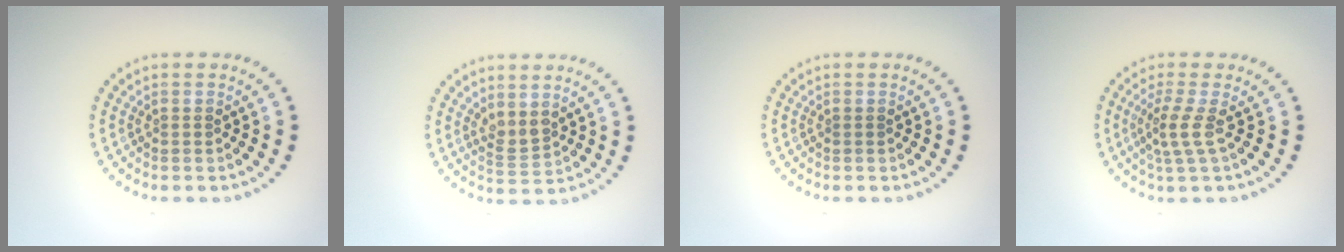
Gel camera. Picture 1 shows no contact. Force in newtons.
{"total": 1.7, "press": 1.4, "slide": 0.9}
{"total": 0.0}
{"total": 2.4, "press": 1.6, "slide": 1.7}